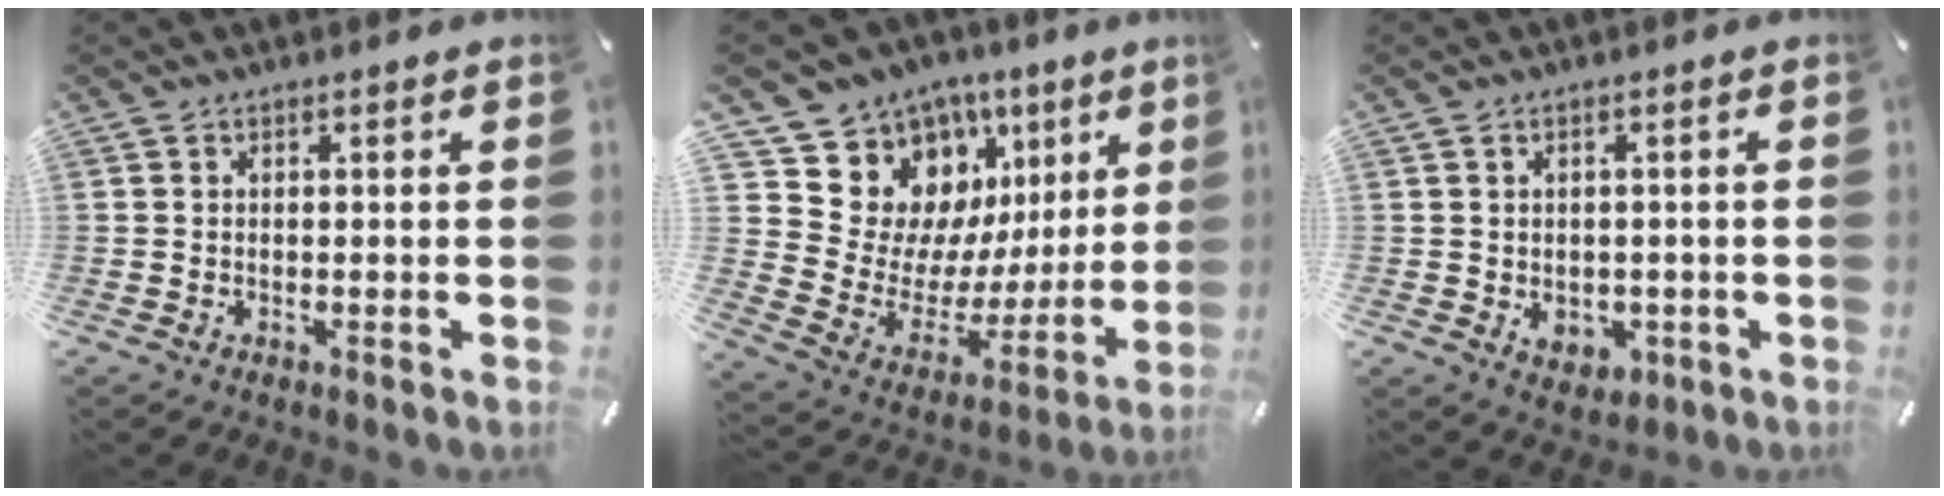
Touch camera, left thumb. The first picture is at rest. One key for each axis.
{"total": 13.8, "fx": 8.2, "fy": 10.7, "fz": 2.8, "tx": -0.048, "ty": -0.092, "tz": 0.160}
{"total": 3.9, "fx": -0.7, "fy": 3.4, "fz": 1.8, "tx": -0.012, "ty": 0.000, "tz": -0.012}